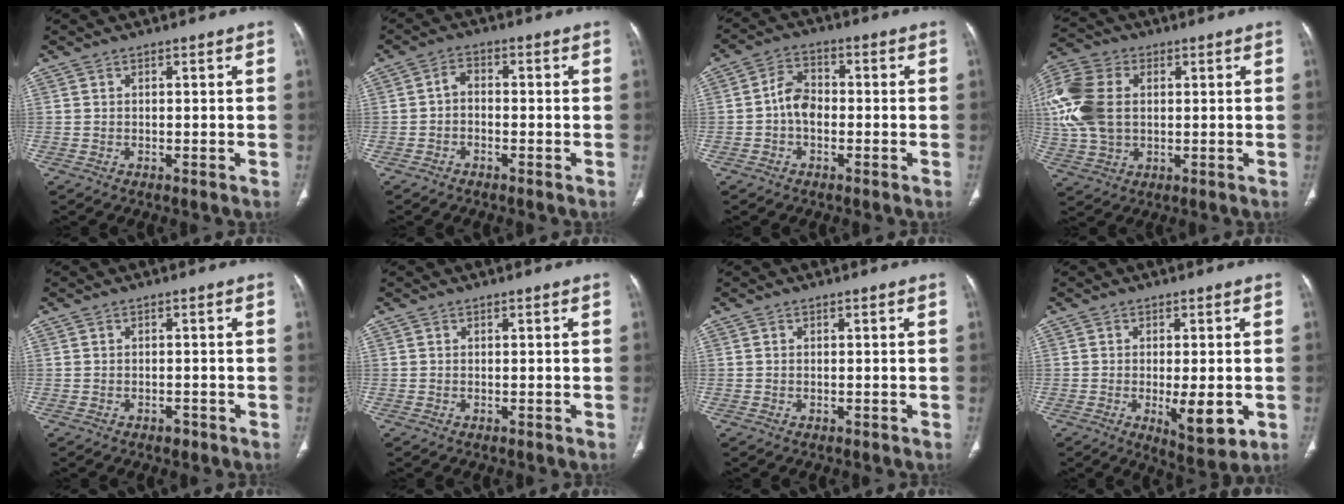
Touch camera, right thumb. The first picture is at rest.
{"total": 2.6, "force": [-0.8, 1.7, 1.7], "torque": [-0.018, 0.016, -0.024]}
{"total": 5.6, "force": [-1.0, 3.9, 3.9], "torque": [-0.056, 0.020, -0.028]}
{"total": 16.1, "force": [2.2, 11.1, 11.4], "torque": [-0.268, 0.012, 0.041]}
{"total": 1.1, "force": [-0.7, 0.7, 0.4], "torque": [0.000, 0.003, -0.011]}
{"total": 0.0}
{"total": 0.0}
{"total": 7.8, "force": [-1.8, 2.7, 7.1], "torque": [-0.096, -0.018, -0.020]}